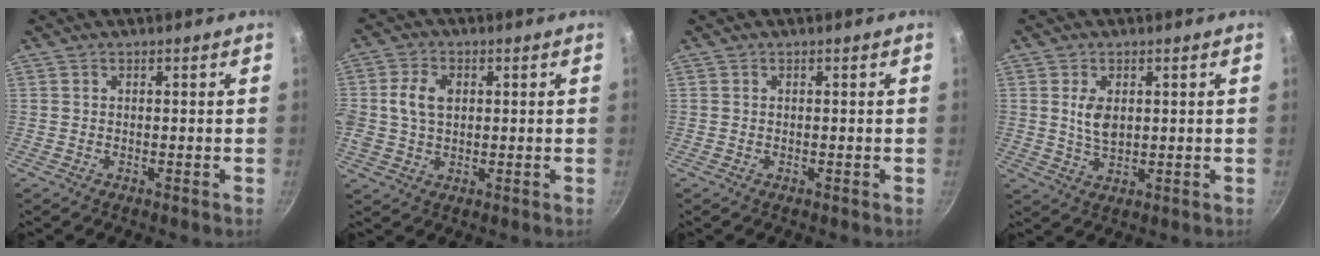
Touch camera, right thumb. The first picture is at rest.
{"total": 7.0, "force": [1.1, 5.0, 4.8], "torque": [-0.084, 0.007, 0.016]}
{"total": 0.0}
{"total": 4.9, "force": [1.1, 3.0, 3.8], "torque": [-0.065, -0.012, 0.023]}